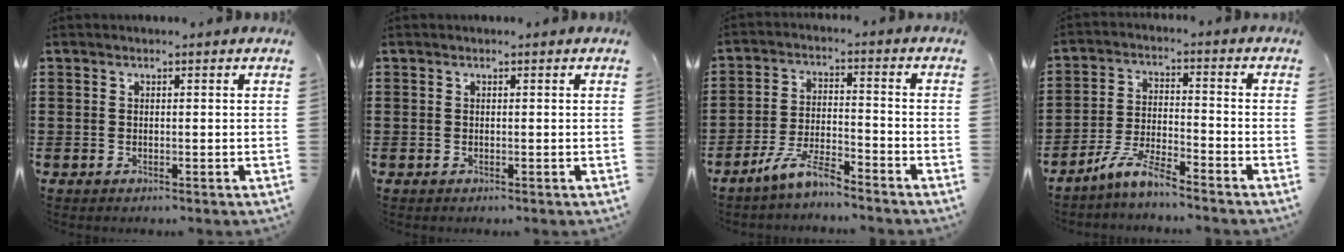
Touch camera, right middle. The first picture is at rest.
{"total": 0.0}
{"total": 6.7, "force": [-5.7, 0.8, 3.4], "torque": [-0.081, -0.005, -0.114]}
{"total": 6.5, "force": [-5.6, 0.7, 3.3], "torque": [-0.080, -0.005, -0.112]}